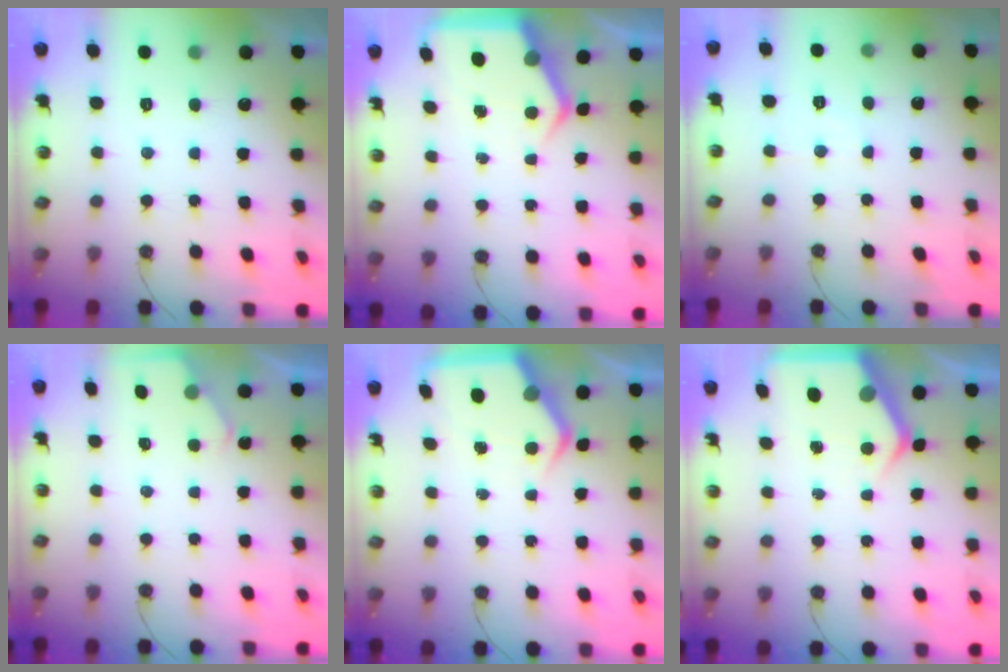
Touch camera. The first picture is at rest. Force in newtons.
{"total": 5.4, "press": 5.3, "slide": 0.6}
{"total": 5.0, "press": 5.0, "slide": 0.7}
{"total": 1.8, "press": 1.7, "slide": 0.3}
{"total": 6.6, "press": 6.6, "slide": 0.6}
{"total": 6.0, "press": 6.0, "slide": 0.2}